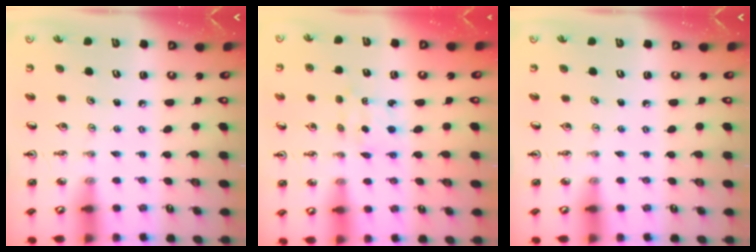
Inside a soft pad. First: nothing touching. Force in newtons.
{"total": 2.2, "press": 2.1, "slide": 0.5}
{"total": 0.0}